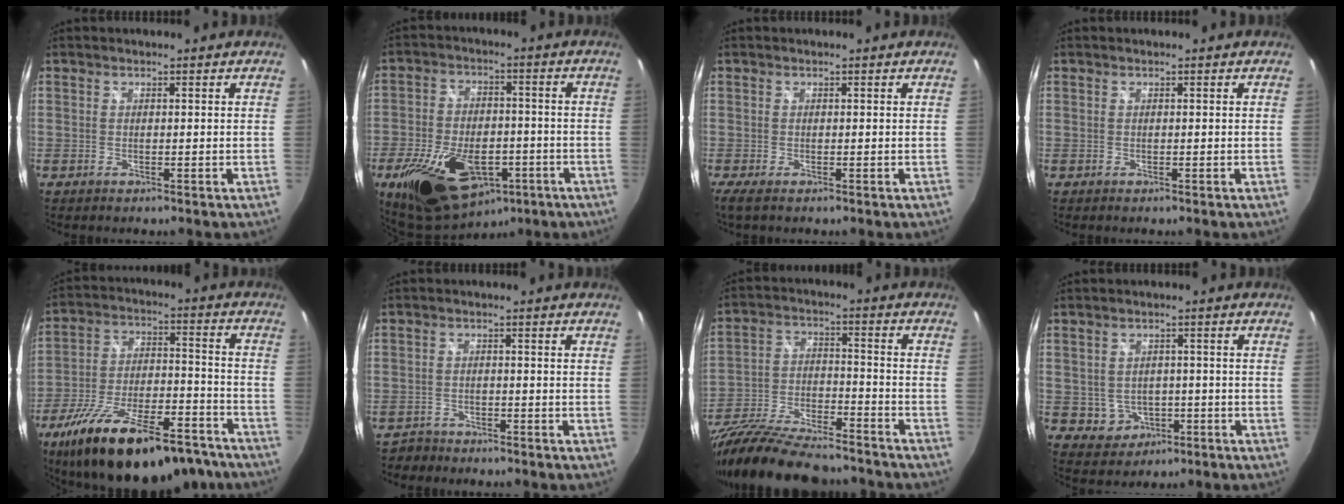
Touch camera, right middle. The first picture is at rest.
{"total": 21.0, "force": [-9.1, 12.9, 13.8], "torque": [-0.293, -0.012, -0.128]}
{"total": 1.7, "force": [-0.8, 0.1, 1.5], "torque": [-0.031, -0.007, -0.014]}
{"total": 0.0}
{"total": 26.8, "force": [-19.8, 9.3, 15.5], "torque": [-0.267, -0.022, -0.292]}
{"total": 3.2, "force": [-2.8, 1.5, -0.1], "torque": [-0.011, 0.001, -0.055]}
{"total": 24.9, "force": [-20.2, 7.0, 12.7], "torque": [-0.256, -0.044, -0.326]}
{"total": 4.8, "force": [-1.3, 4.4, 1.2], "torque": [-0.036, 0.009, -0.005]}